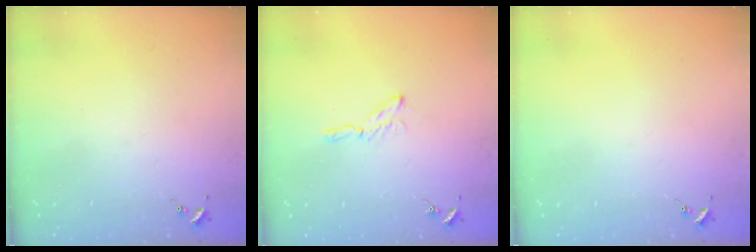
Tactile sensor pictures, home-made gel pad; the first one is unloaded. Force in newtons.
{"total": 5.3, "press": 5.2, "slide": 0.6}
{"total": 0.0}